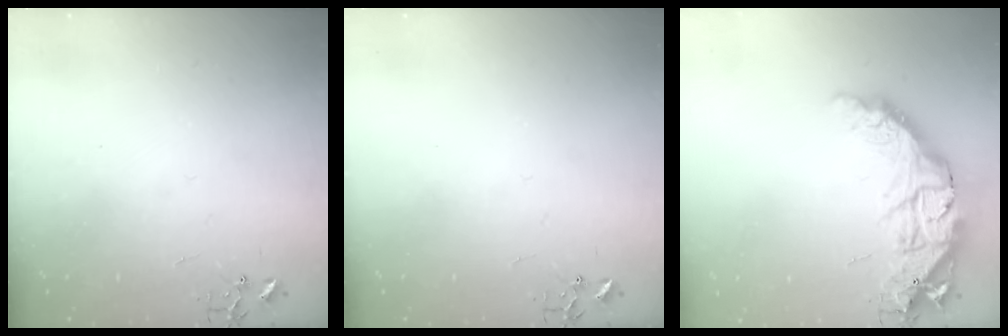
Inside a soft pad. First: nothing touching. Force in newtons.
{"total": 0.0}
{"total": 21.4, "press": 21.3, "slide": 2.0}